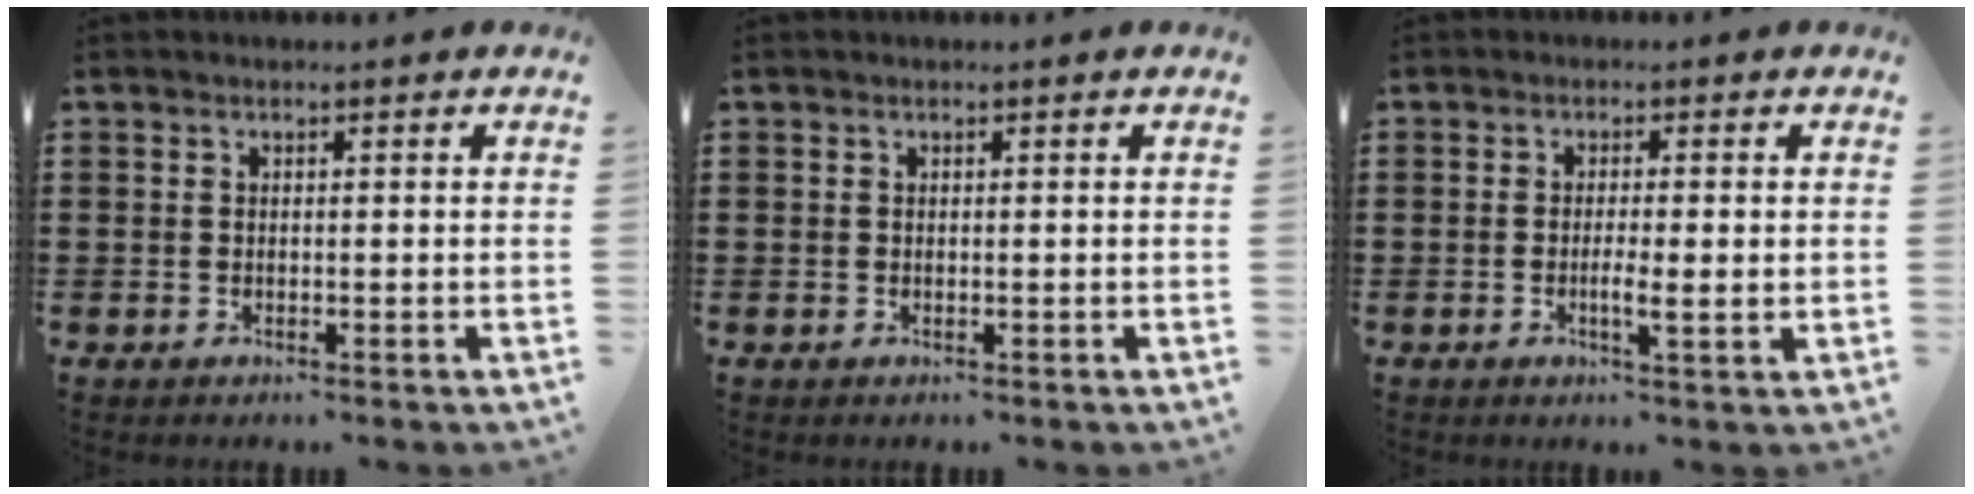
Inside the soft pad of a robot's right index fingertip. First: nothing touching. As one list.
[{"total": 0.0}, {"total": 3.4, "force": [-0.7, 0.5, 3.3], "torque": [-0.058, -0.002, -0.013]}]